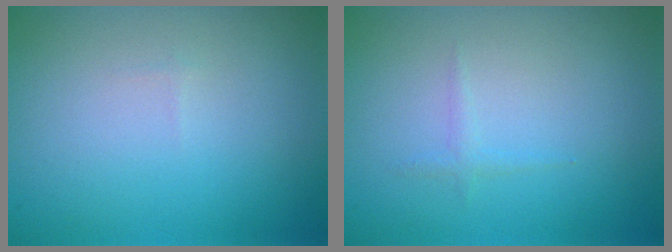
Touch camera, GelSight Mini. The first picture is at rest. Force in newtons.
{"total": 0.6, "press": 0.6, "slide": 0.1}